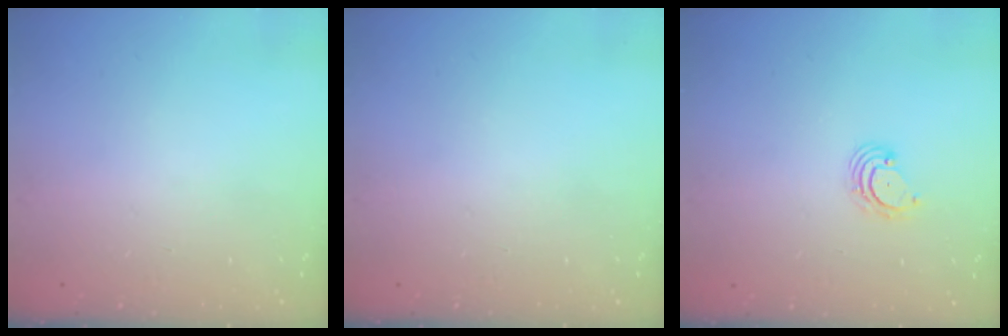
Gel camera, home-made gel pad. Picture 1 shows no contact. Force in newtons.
{"total": 0.0}
{"total": 4.0, "press": 4.0, "slide": 0.5}